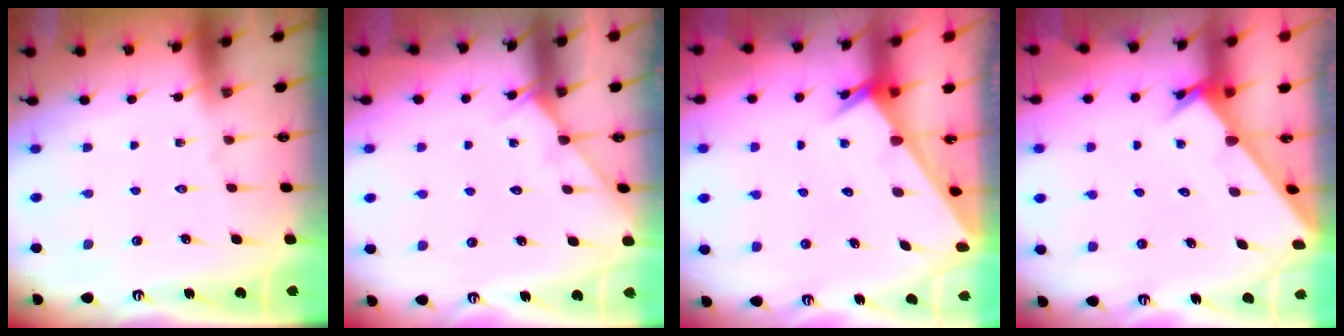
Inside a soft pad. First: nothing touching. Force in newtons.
{"total": 3.9, "press": 3.8, "slide": 0.6}
{"total": 1.9, "press": 1.9, "slide": 0.2}
{"total": 2.9, "press": 2.9, "slide": 0.1}